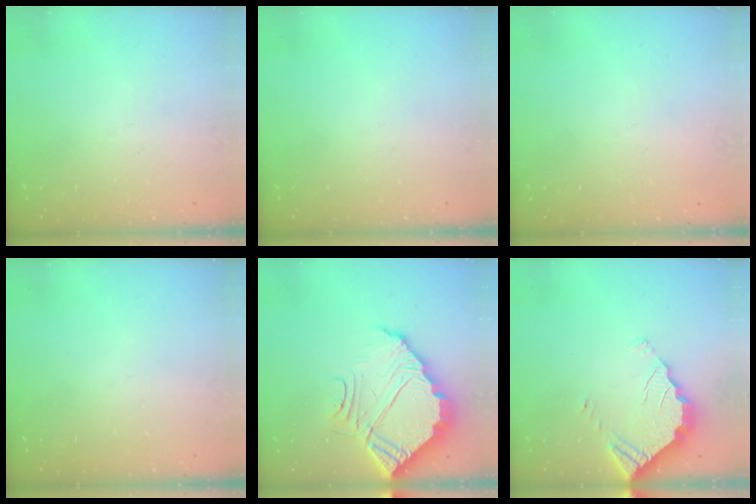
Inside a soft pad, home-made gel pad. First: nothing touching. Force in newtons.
{"total": 0.0}
{"total": 2.3, "press": 2.3, "slide": 0.1}
{"total": 0.0}
{"total": 9.5, "press": 9.5, "slide": 0.6}
{"total": 3.4, "press": 3.4, "slide": 0.2}